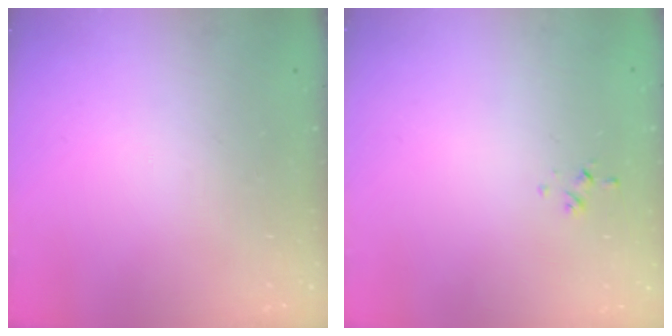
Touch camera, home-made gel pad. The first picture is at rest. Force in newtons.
{"total": 0.7, "press": 0.6, "slide": 0.4}